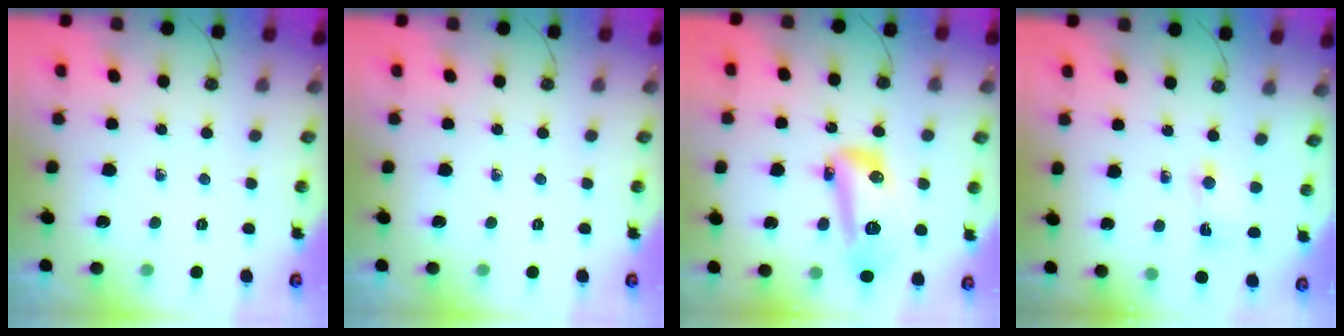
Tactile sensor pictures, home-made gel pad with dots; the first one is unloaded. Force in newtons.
{"total": 0.0}
{"total": 15.0, "press": 14.9, "slide": 1.4}
{"total": 1.5, "press": 1.5, "slide": 0.1}